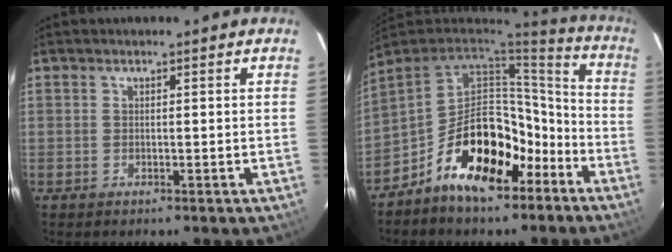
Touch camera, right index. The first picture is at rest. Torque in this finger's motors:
{"motor_torque": [1.80, -0.34, 0.80, 0.05]}